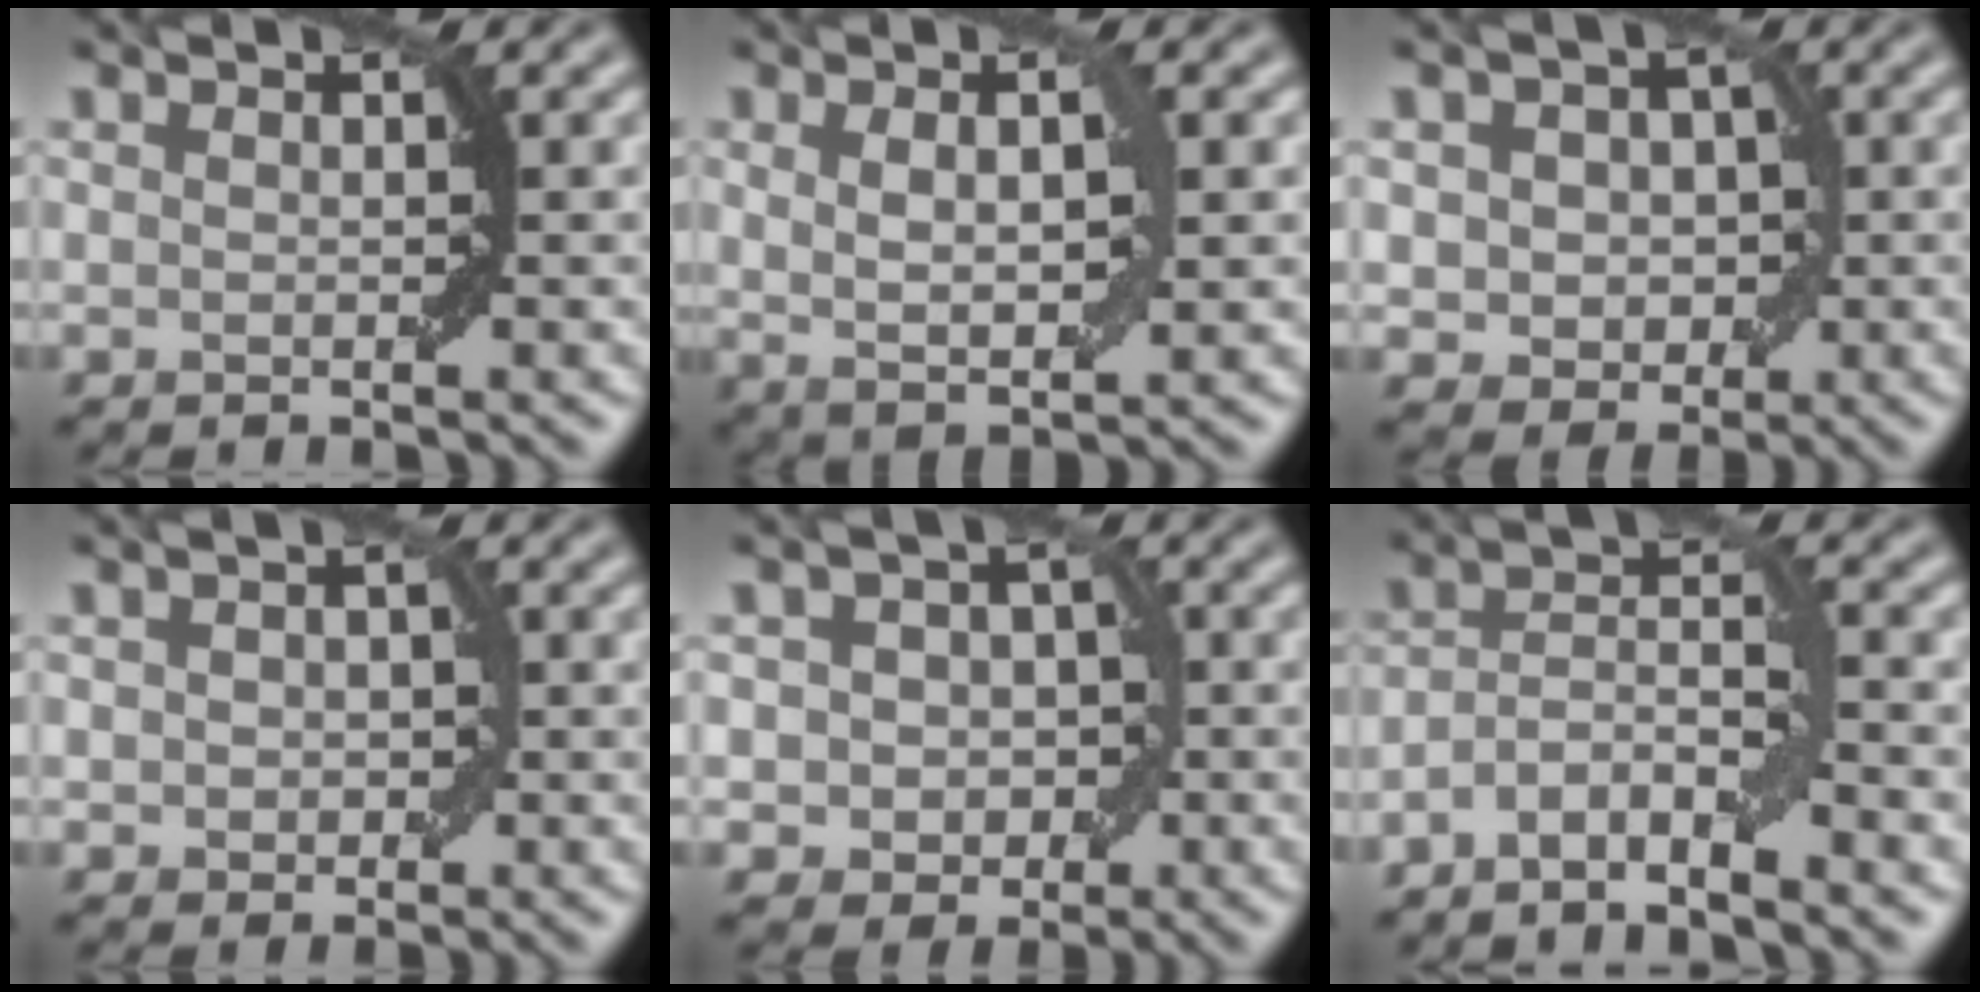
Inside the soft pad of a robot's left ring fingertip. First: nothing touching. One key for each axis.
{"total": 3.8, "fx": 0.8, "fy": 1.2, "fz": 3.5, "tx": -0.067, "ty": -0.003, "tz": 0.018}
{"total": 4.0, "fx": 0.3, "fy": 3.2, "fz": 2.3, "tx": -0.023, "ty": 0.008, "tz": -0.010}
{"total": 1.8, "fx": -0.1, "fy": 1.5, "fz": 1.0, "tx": -0.008, "ty": -0.001, "tz": -0.003}
{"total": 4.1, "fx": 0.0, "fy": 3.6, "fz": 1.9, "tx": -0.007, "ty": 0.016, "tz": -0.017}
{"total": 3.8, "fx": -2.9, "fy": 0.6, "fz": 2.3, "tx": -0.041, "ty": 0.007, "tz": -0.061}